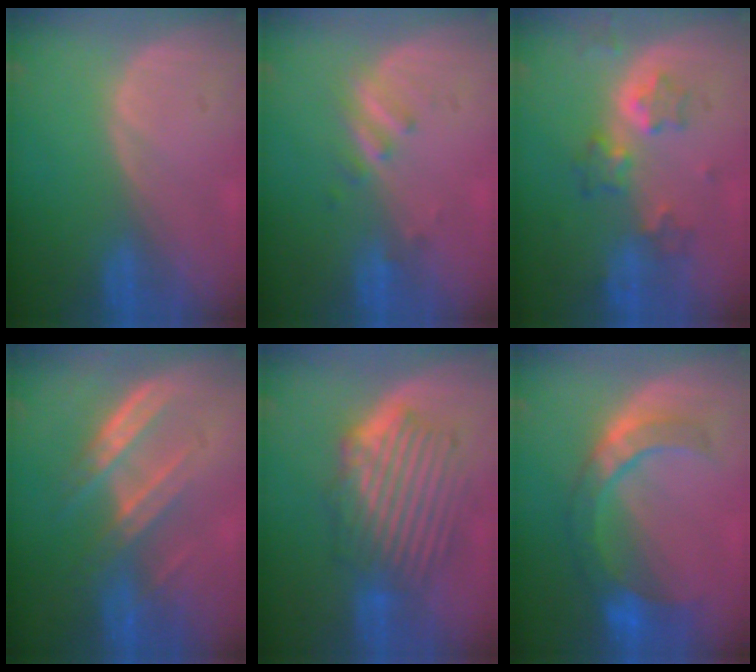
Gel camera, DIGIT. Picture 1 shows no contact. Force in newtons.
{"total": 2.8, "press": 2.6, "slide": 1.2}
{"total": 5.6, "press": 5.6, "slide": 0.4}
{"total": 7.1, "press": 6.5, "slide": 2.8}
{"total": 9.4, "press": 8.4, "slide": 4.3}
{"total": 8.2, "press": 7.6, "slide": 3.1}